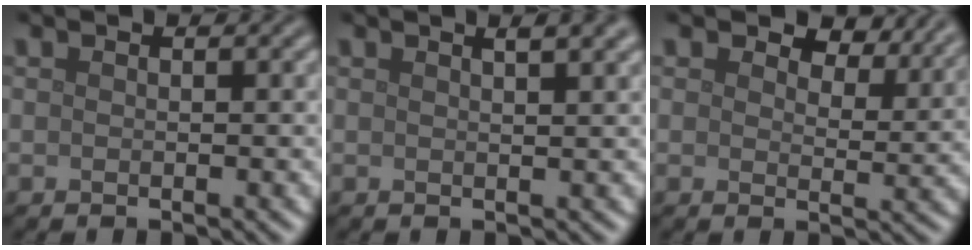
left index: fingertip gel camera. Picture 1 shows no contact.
{"total": 3.5, "force": [2.1, 1.4, 2.5], "torque": [-0.003, 0.016, 0.003]}
{"total": 5.8, "force": [4.2, 2.8, 2.9], "torque": [-0.044, -0.001, 0.049]}